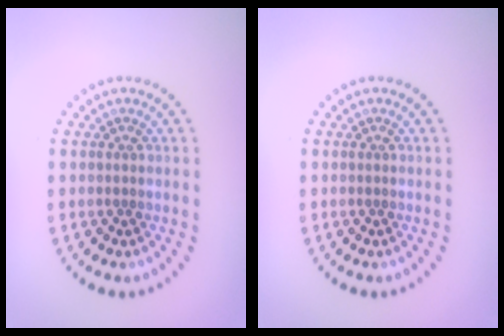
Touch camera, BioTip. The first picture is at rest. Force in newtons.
{"total": 0.0}